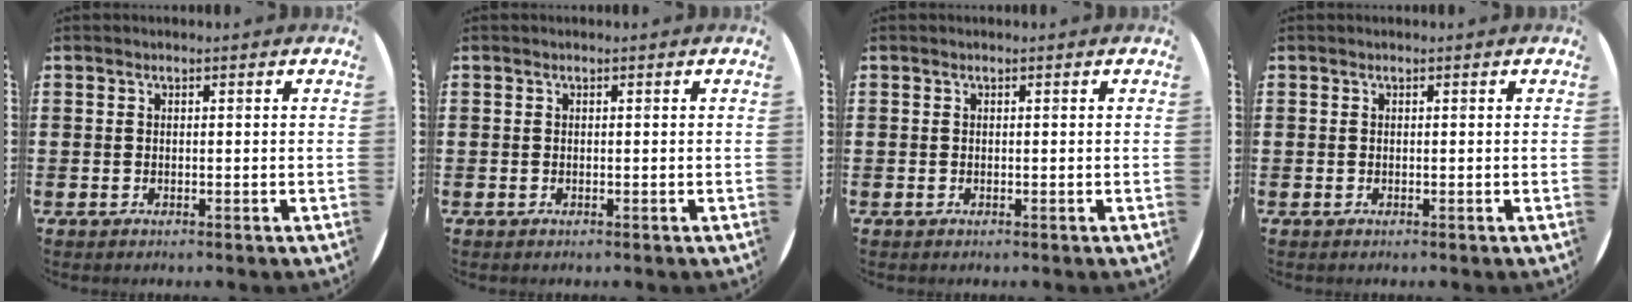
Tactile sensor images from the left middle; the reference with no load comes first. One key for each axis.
{"total": 0.0}
{"total": 0.0}
{"total": 0.0}